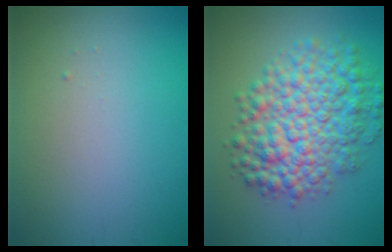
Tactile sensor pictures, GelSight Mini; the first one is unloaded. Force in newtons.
{"total": 8.0, "press": 8.0, "slide": 0.1}